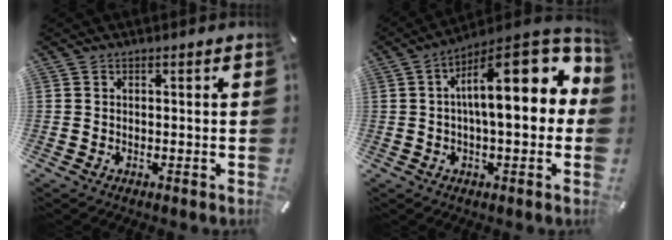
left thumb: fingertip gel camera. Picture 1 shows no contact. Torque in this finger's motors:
{"motor_torque": [2.38, 2.63, 2.36, -0.41, 0.32]}